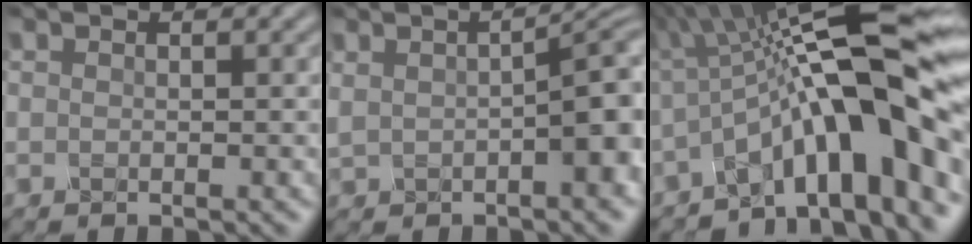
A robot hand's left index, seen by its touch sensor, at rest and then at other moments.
{"total": 6.8, "force": [0.1, 2.4, 6.3], "torque": [-0.086, 0.006, 0.009]}
{"total": 13.6, "force": [-2.6, 3.0, 13.0], "torque": [-0.184, 0.031, -0.046]}